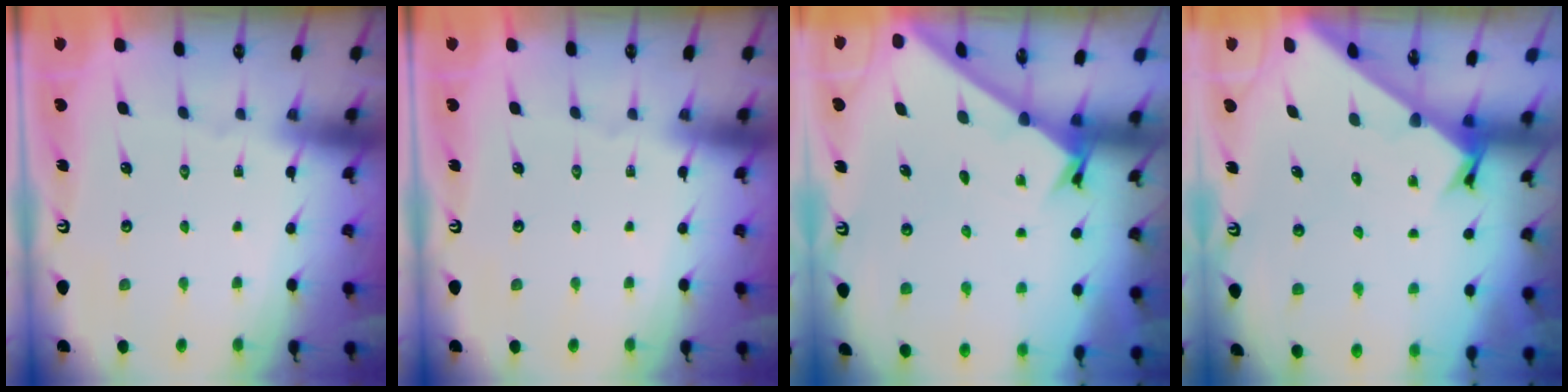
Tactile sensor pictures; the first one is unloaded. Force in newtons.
{"total": 0.0}
{"total": 1.5, "press": 1.4, "slide": 0.1}
{"total": 2.2, "press": 2.2, "slide": 0.2}